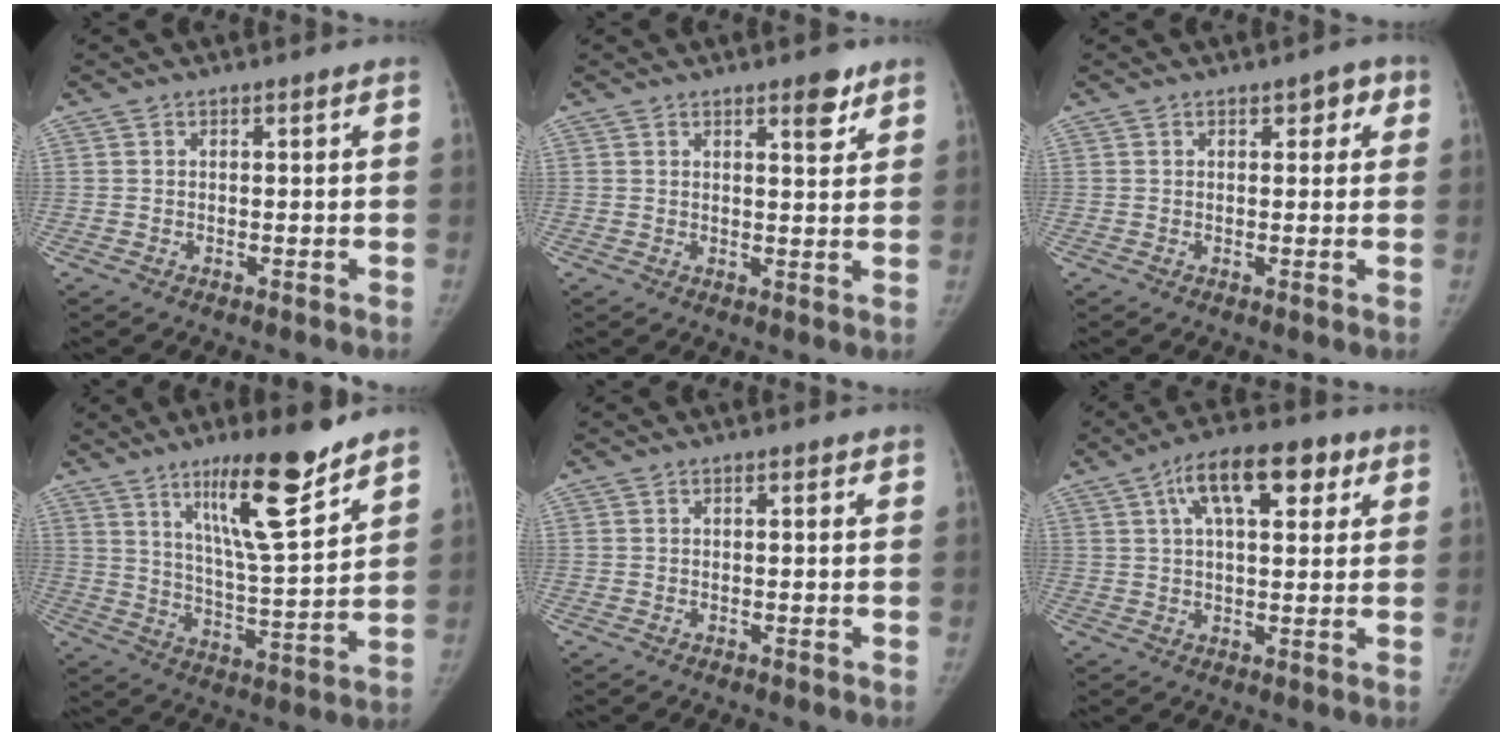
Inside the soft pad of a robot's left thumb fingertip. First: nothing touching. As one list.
[{"total": 4.3, "force": [2.8, 1.5, 2.9], "torque": [-0.025, -0.017, 0.038]}, {"total": 3.3, "force": [1.4, 1.9, 2.3], "torque": [-0.002, 0.001, 0.011]}, {"total": 16.2, "force": [10.8, 2.5, 11.9], "torque": [-0.179, -0.075, 0.185]}, {"total": 0.6, "force": [0.3, 0.4, 0.4], "torque": [0.000, 0.000, 0.002]}, {"total": 13.2, "force": [5.6, 6.0, 10.3], "torque": [-0.141, 0.009, 0.083]}]